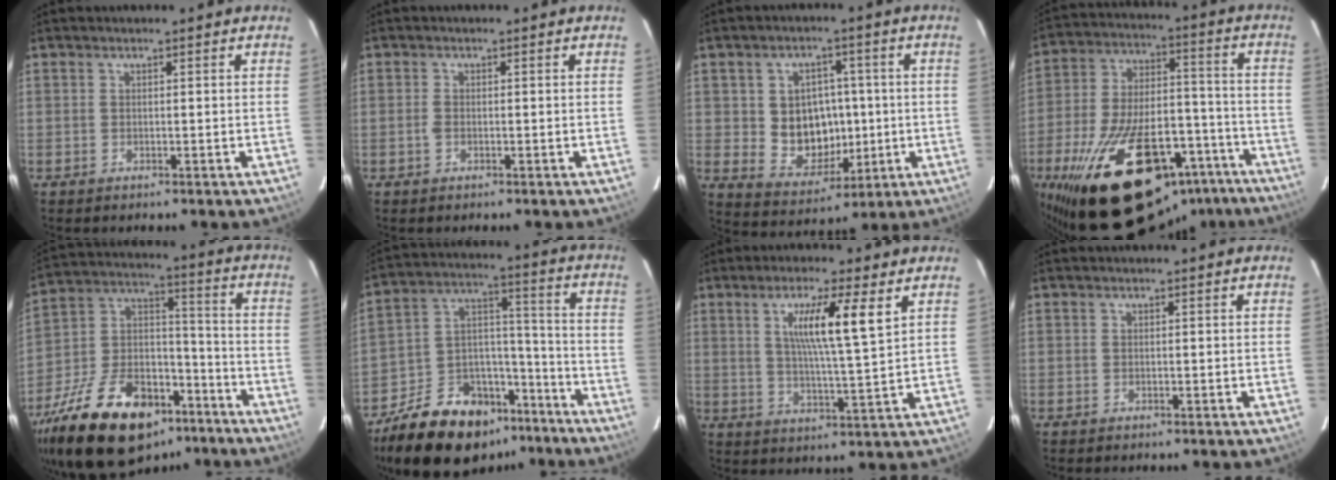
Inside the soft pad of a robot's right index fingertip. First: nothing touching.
{"total": 1.1, "force": [-0.4, 0.7, 0.8], "torque": [-0.017, 0.002, -0.008]}
{"total": 10.5, "force": [0.0, 9.0, 5.3], "torque": [-0.109, 0.008, 0.021]}
{"total": 33.2, "force": [-21.1, 15.3, 20.6], "torque": [-0.368, 0.004, -0.293]}
{"total": 27.4, "force": [-17.7, 14.0, 15.5], "torque": [-0.312, 0.015, -0.277]}
{"total": 21.9, "force": [-15.3, 11.9, 10.2], "torque": [-0.210, 0.052, -0.227]}
{"total": 9.7, "force": [4.2, 0.1, 8.8], "torque": [-0.150, -0.003, 0.069]}
{"total": 0.0}